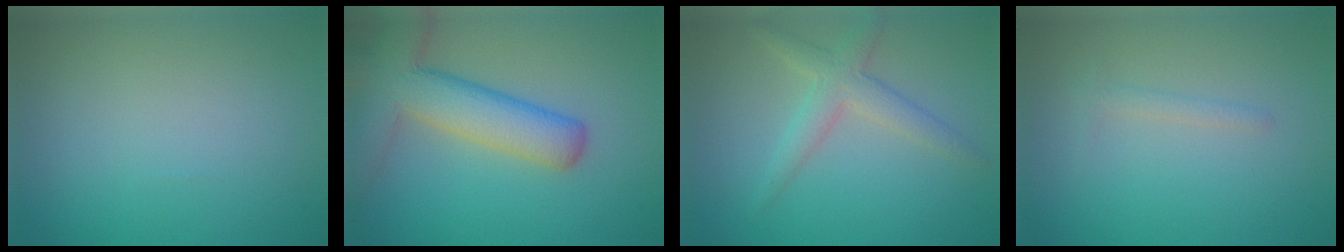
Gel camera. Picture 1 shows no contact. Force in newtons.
{"total": 8.2, "press": 8.2, "slide": 0.5}
{"total": 3.0, "press": 3.0, "slide": 0.1}
{"total": 1.0, "press": 1.0, "slide": 0.0}